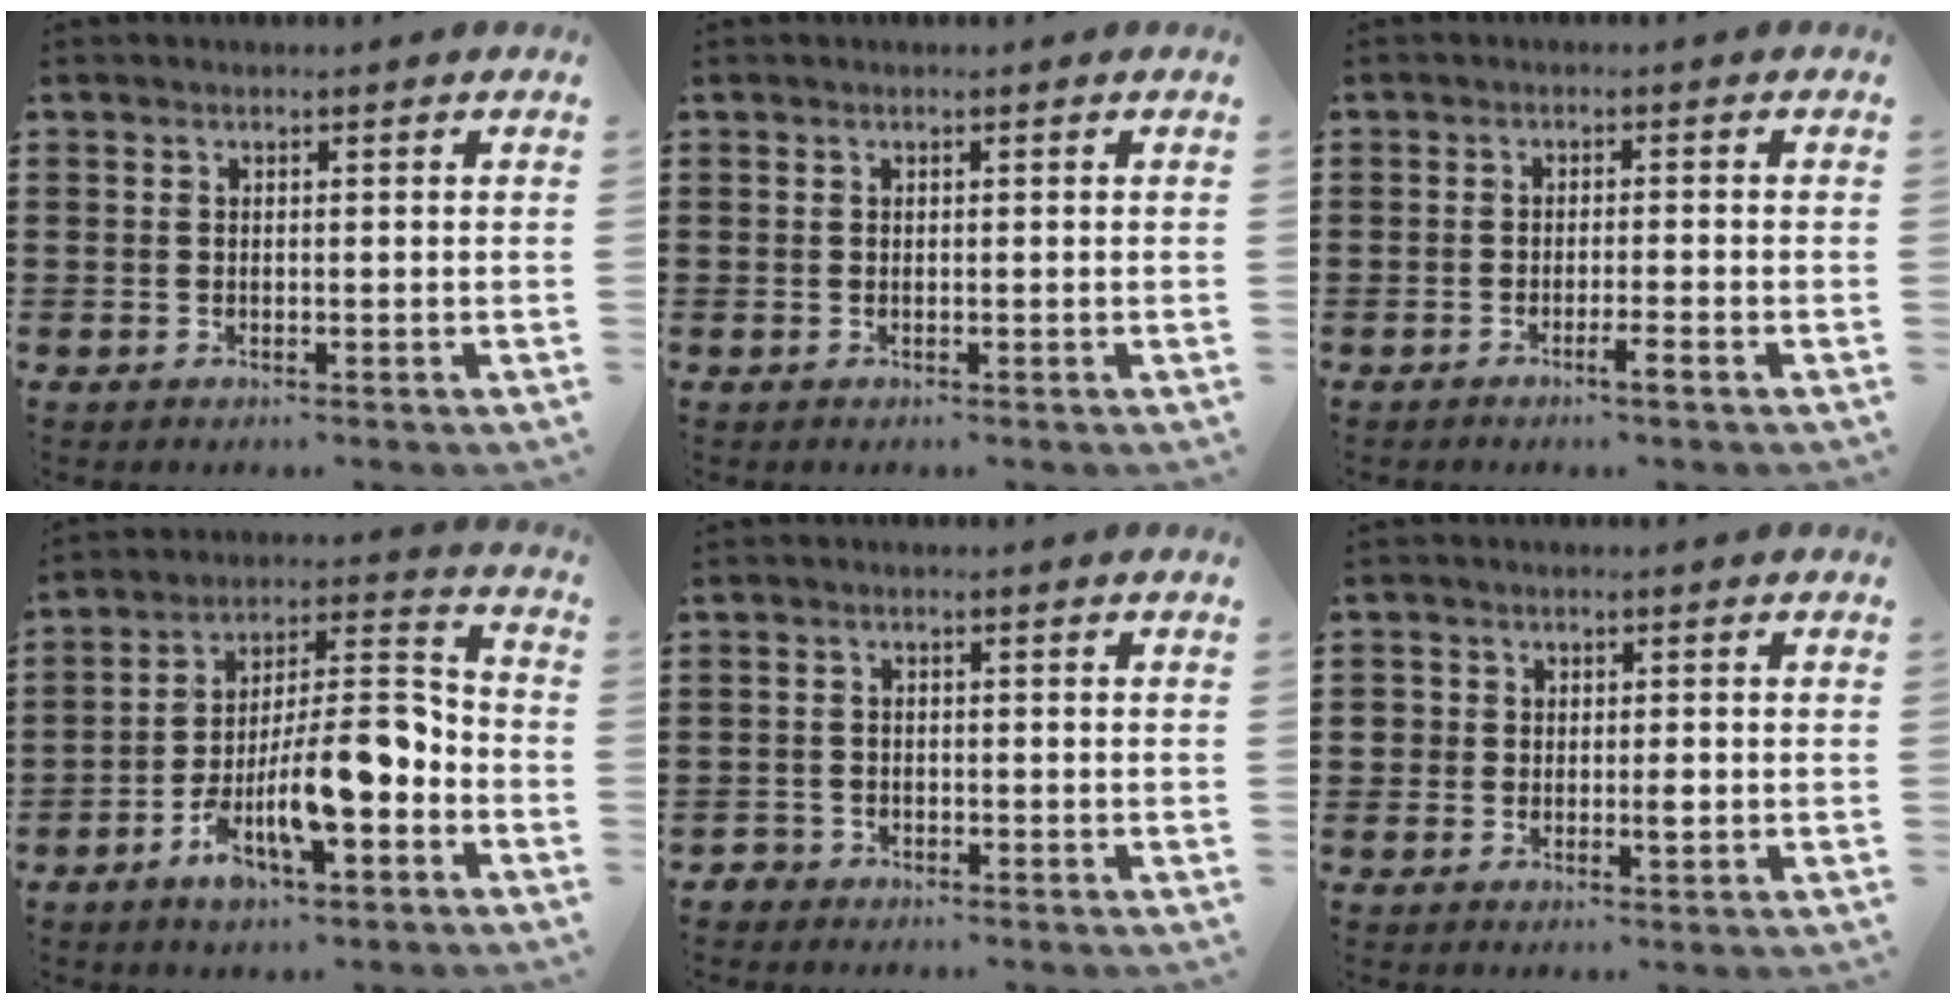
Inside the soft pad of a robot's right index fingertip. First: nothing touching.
{"total": 0.0}
{"total": 2.2, "force": [-1.5, -0.2, 1.6], "torque": [-0.025, -0.002, -0.028]}
{"total": 13.4, "force": [-5.5, 4.3, 11.4], "torque": [-0.209, -0.008, -0.106]}
{"total": 1.7, "force": [-1.5, 0.8, -0.1], "torque": [-0.003, 0.003, -0.034]}
{"total": 2.3, "force": [-0.1, 1.7, 1.5], "torque": [-0.032, 0.006, -0.003]}